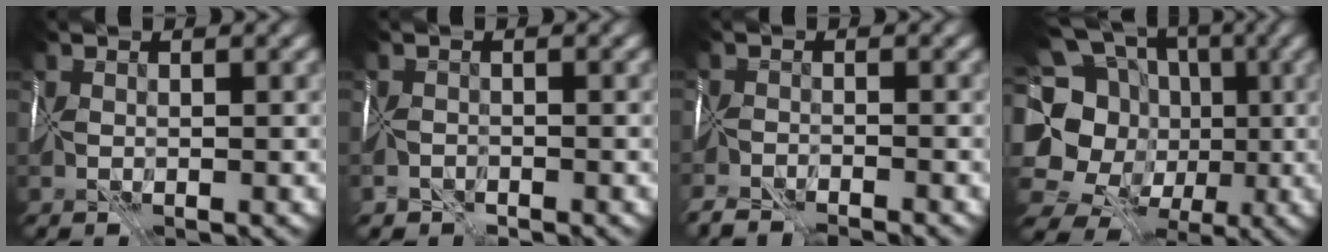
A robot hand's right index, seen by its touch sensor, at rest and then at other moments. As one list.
[{"total": 1.4, "force": [-1.2, 0.6, -0.3], "torque": [0.011, 0.000, -0.027]}, {"total": 5.4, "force": [-5.2, 1.0, 1.1], "torque": [-0.012, -0.011, -0.079]}, {"total": 18.8, "force": [0.1, 17.1, 7.8], "torque": [-0.170, 0.017, -0.020]}]